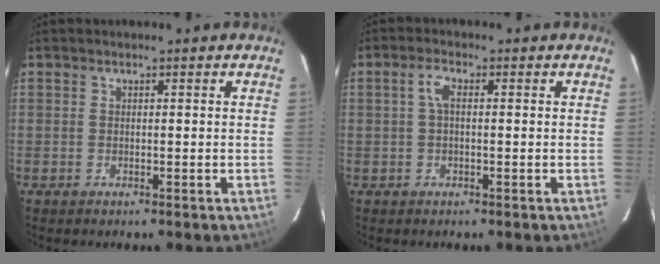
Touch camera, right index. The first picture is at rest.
{"total": 2.6, "force": [0.4, 1.1, 2.3], "torque": [-0.050, 0.010, 0.006]}